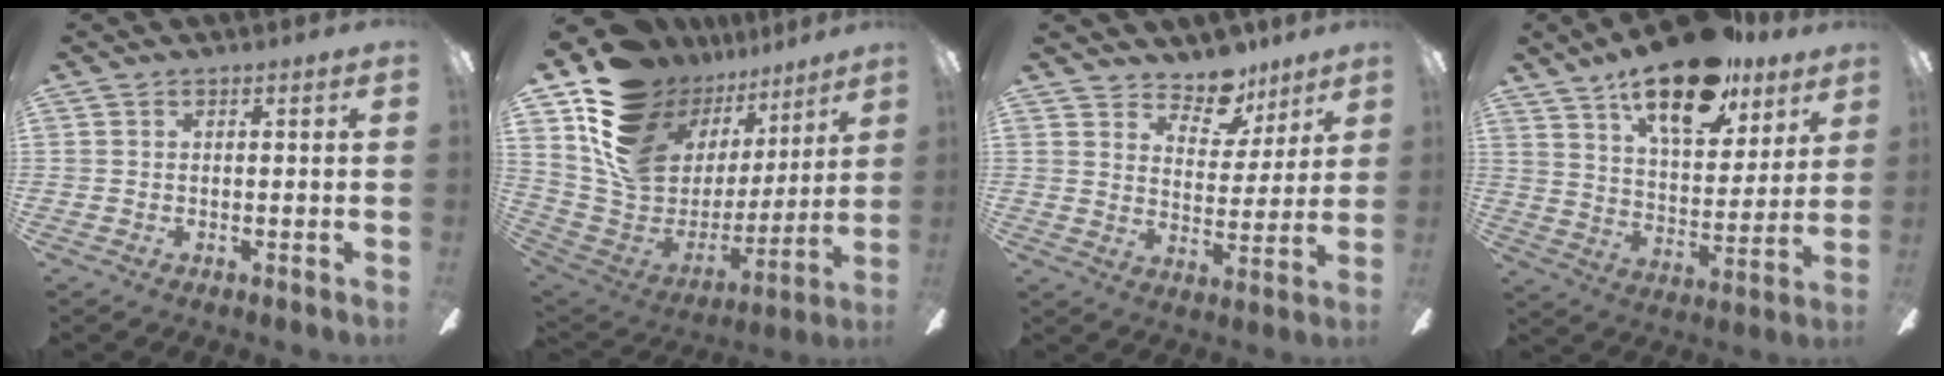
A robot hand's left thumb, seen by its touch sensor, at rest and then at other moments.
{"total": 17.2, "force": [9.5, 12.6, 6.9], "torque": [-0.142, -0.063, 0.193]}
{"total": 9.7, "force": [8.0, 4.8, 2.9], "torque": [-0.042, -0.053, 0.145]}
{"total": 19.8, "force": [14.2, 8.1, 11.2], "torque": [-0.175, -0.078, 0.239]}